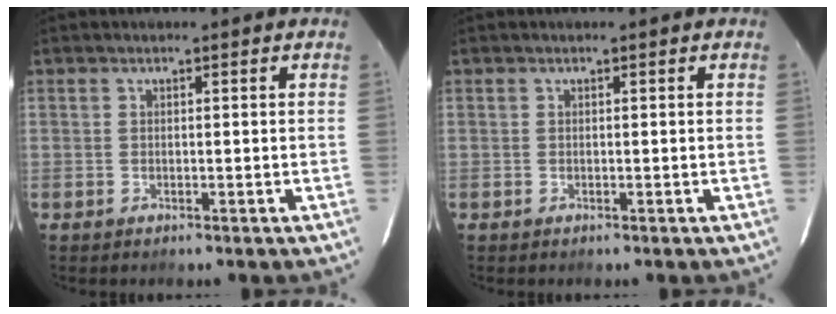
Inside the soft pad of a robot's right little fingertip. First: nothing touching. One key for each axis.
{"total": 0.0}